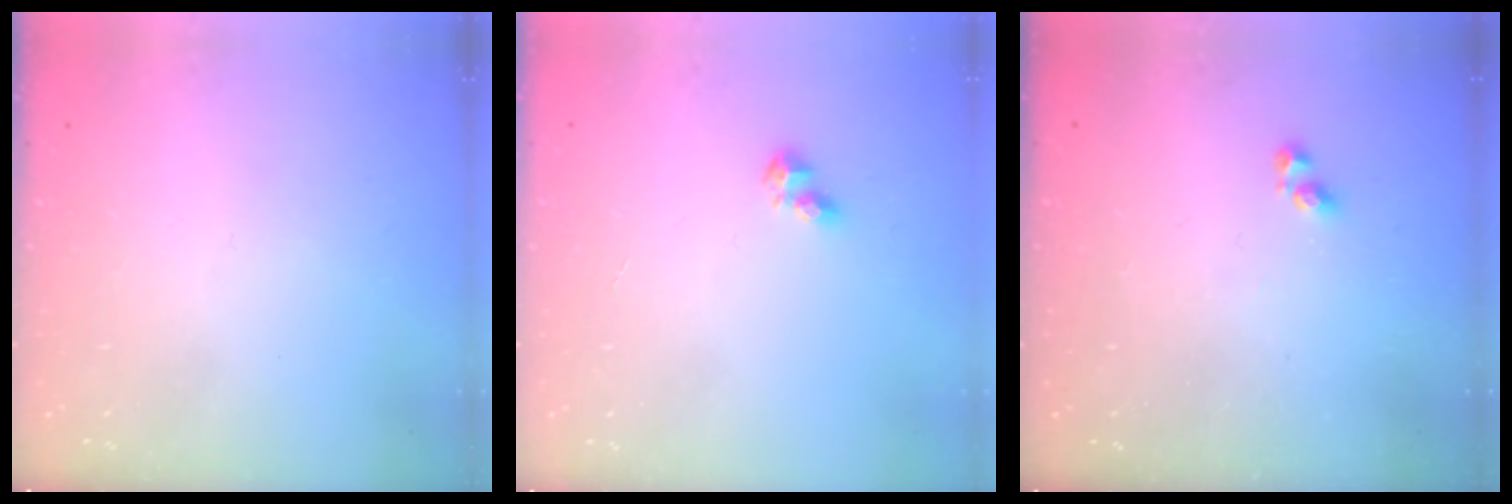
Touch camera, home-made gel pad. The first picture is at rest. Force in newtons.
{"total": 4.0, "press": 4.0, "slide": 0.4}
{"total": 3.6, "press": 3.6, "slide": 0.5}